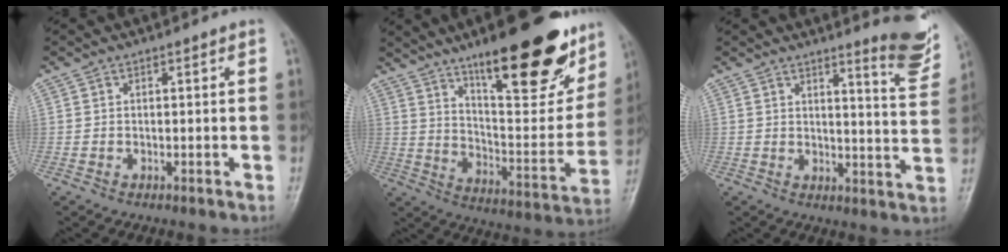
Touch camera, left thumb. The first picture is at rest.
{"total": 26.3, "force": [16.5, 8.1, 18.8], "torque": [-0.225, -0.074, 0.254]}
{"total": 9.5, "force": [6.9, 1.4, 6.3], "torque": [-0.062, -0.060, 0.080]}